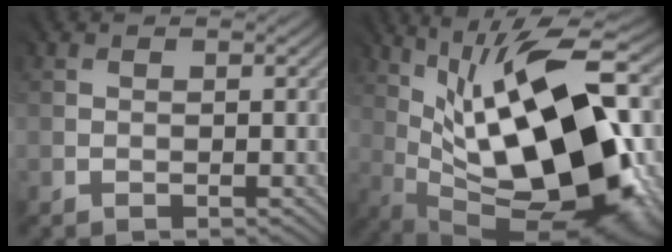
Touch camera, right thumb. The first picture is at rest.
{"total": 18.5, "force": [1.1, 7.9, 16.8], "torque": [-0.263, 0.025, 0.012]}